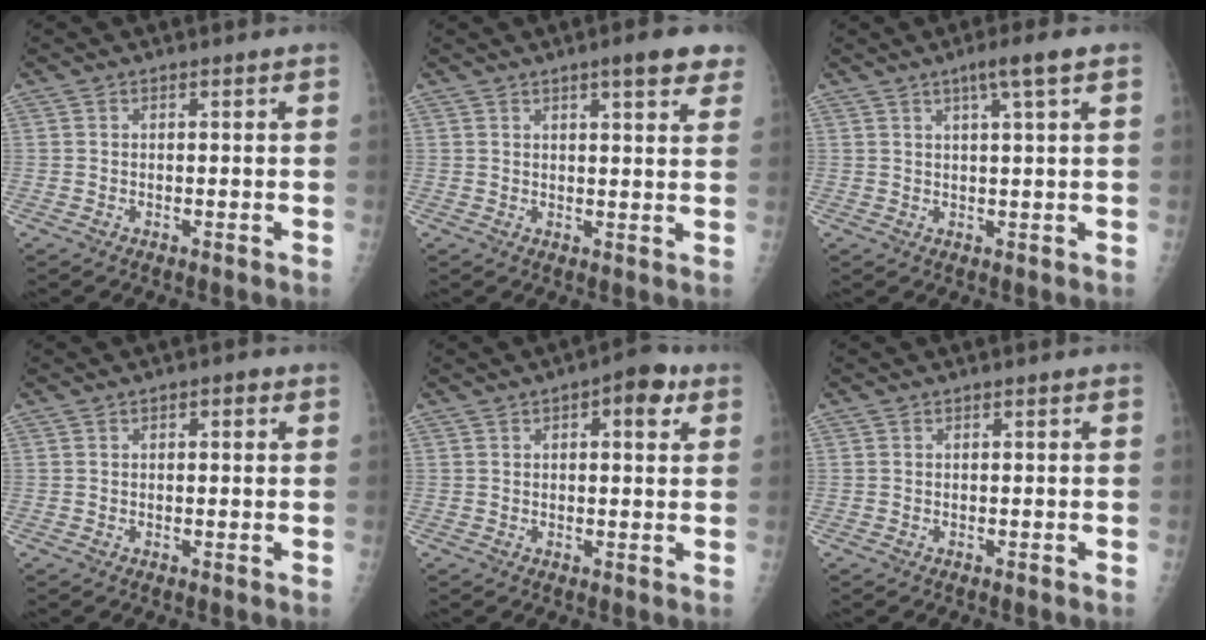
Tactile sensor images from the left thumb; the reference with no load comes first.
{"total": 7.3, "force": [4.6, 1.6, 5.4], "torque": [-0.051, -0.015, 0.055]}
{"total": 4.6, "force": [2.4, -0.2, 3.9], "torque": [-0.069, -0.003, 0.041]}
{"total": 1.9, "force": [0.8, 1.1, 1.4], "torque": [-0.011, 0.002, 0.008]}
{"total": 6.5, "force": [2.8, 2.8, 5.1], "torque": [-0.046, 0.000, 0.029]}
{"total": 0.0}